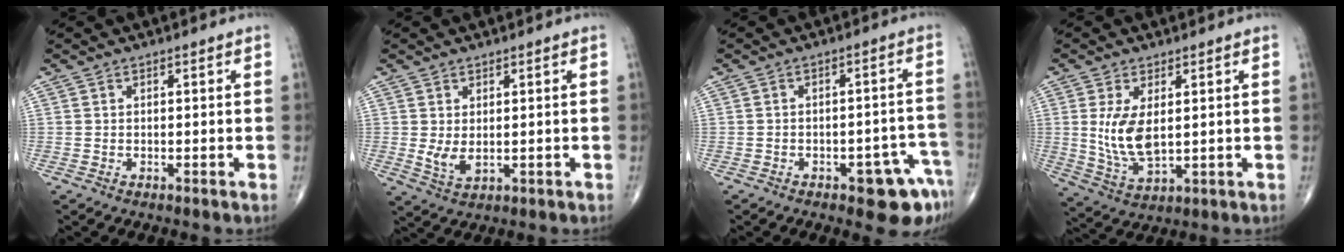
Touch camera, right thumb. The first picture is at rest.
{"total": 3.7, "force": [0.3, 1.9, 3.1], "torque": [-0.057, -0.009, 0.015]}
{"total": 8.4, "force": [-4.6, 3.3, 6.2], "torque": [-0.049, 0.035, -0.051]}
{"total": 8.7, "force": [1.3, 4.2, 7.5], "torque": [-0.148, -0.016, 0.039]}